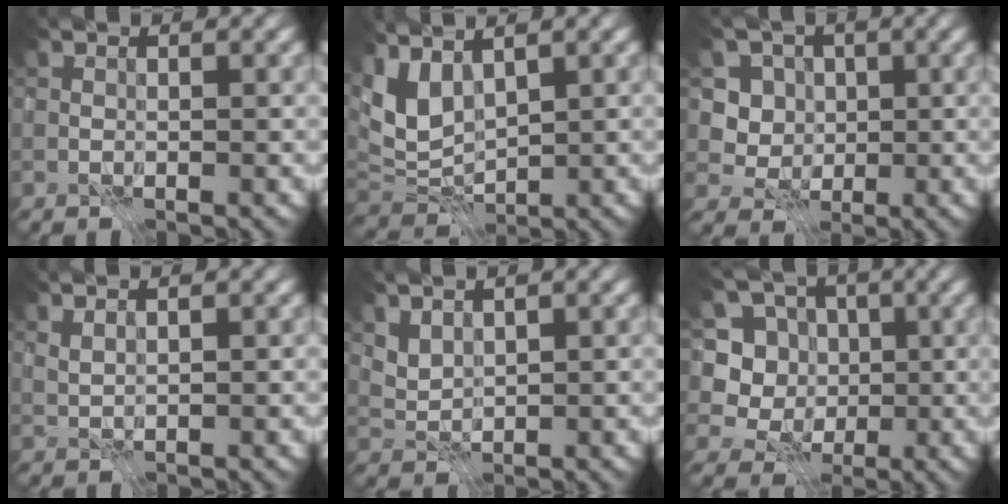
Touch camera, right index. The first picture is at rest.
{"total": 5.1, "force": [2.1, 2.7, 3.8], "torque": [-0.088, -0.003, 0.036]}
{"total": 3.5, "force": [0.2, 3.3, 1.1], "torque": [-0.014, -0.006, -0.010]}
{"total": 1.0, "force": [0.8, 0.0, 0.6], "torque": [-0.012, -0.002, 0.022]}
{"total": 1.8, "force": [1.4, 0.7, 0.7], "torque": [-0.022, -0.006, 0.036]}
{"total": 7.5, "force": [-0.5, 7.0, 2.5], "torque": [-0.050, 0.022, -0.041]}